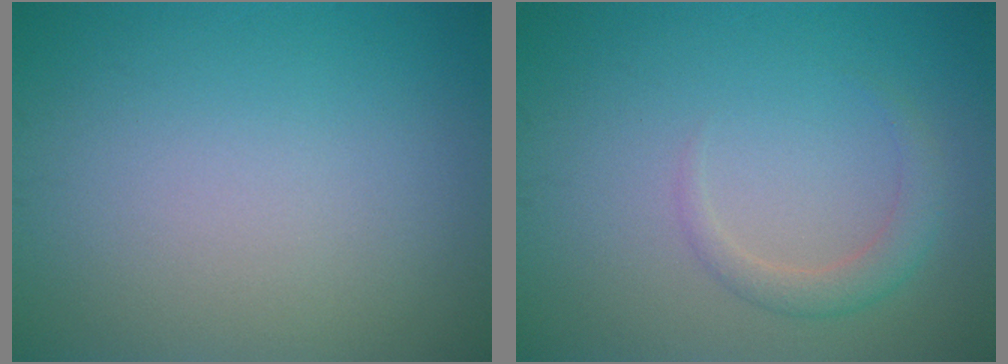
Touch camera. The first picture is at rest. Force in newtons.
{"total": 1.9, "press": 1.9, "slide": 0.2}